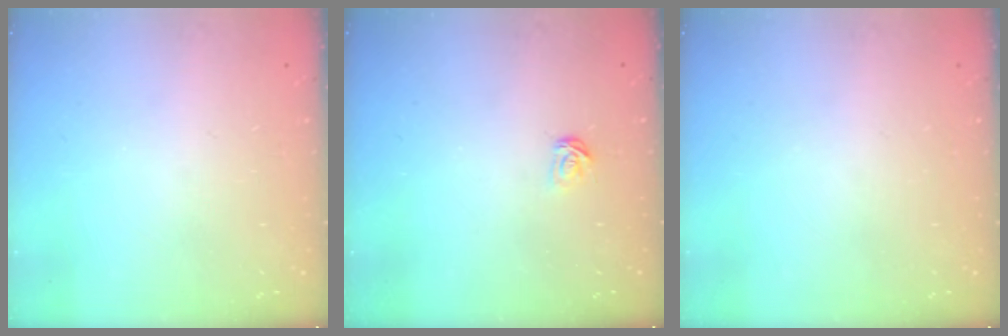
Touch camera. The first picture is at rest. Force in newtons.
{"total": 3.0, "press": 3.0, "slide": 0.2}
{"total": 0.0}